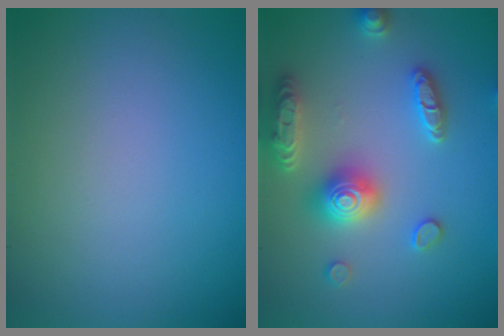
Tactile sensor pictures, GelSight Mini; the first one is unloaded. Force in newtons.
{"total": 5.4, "press": 5.3, "slide": 0.9}